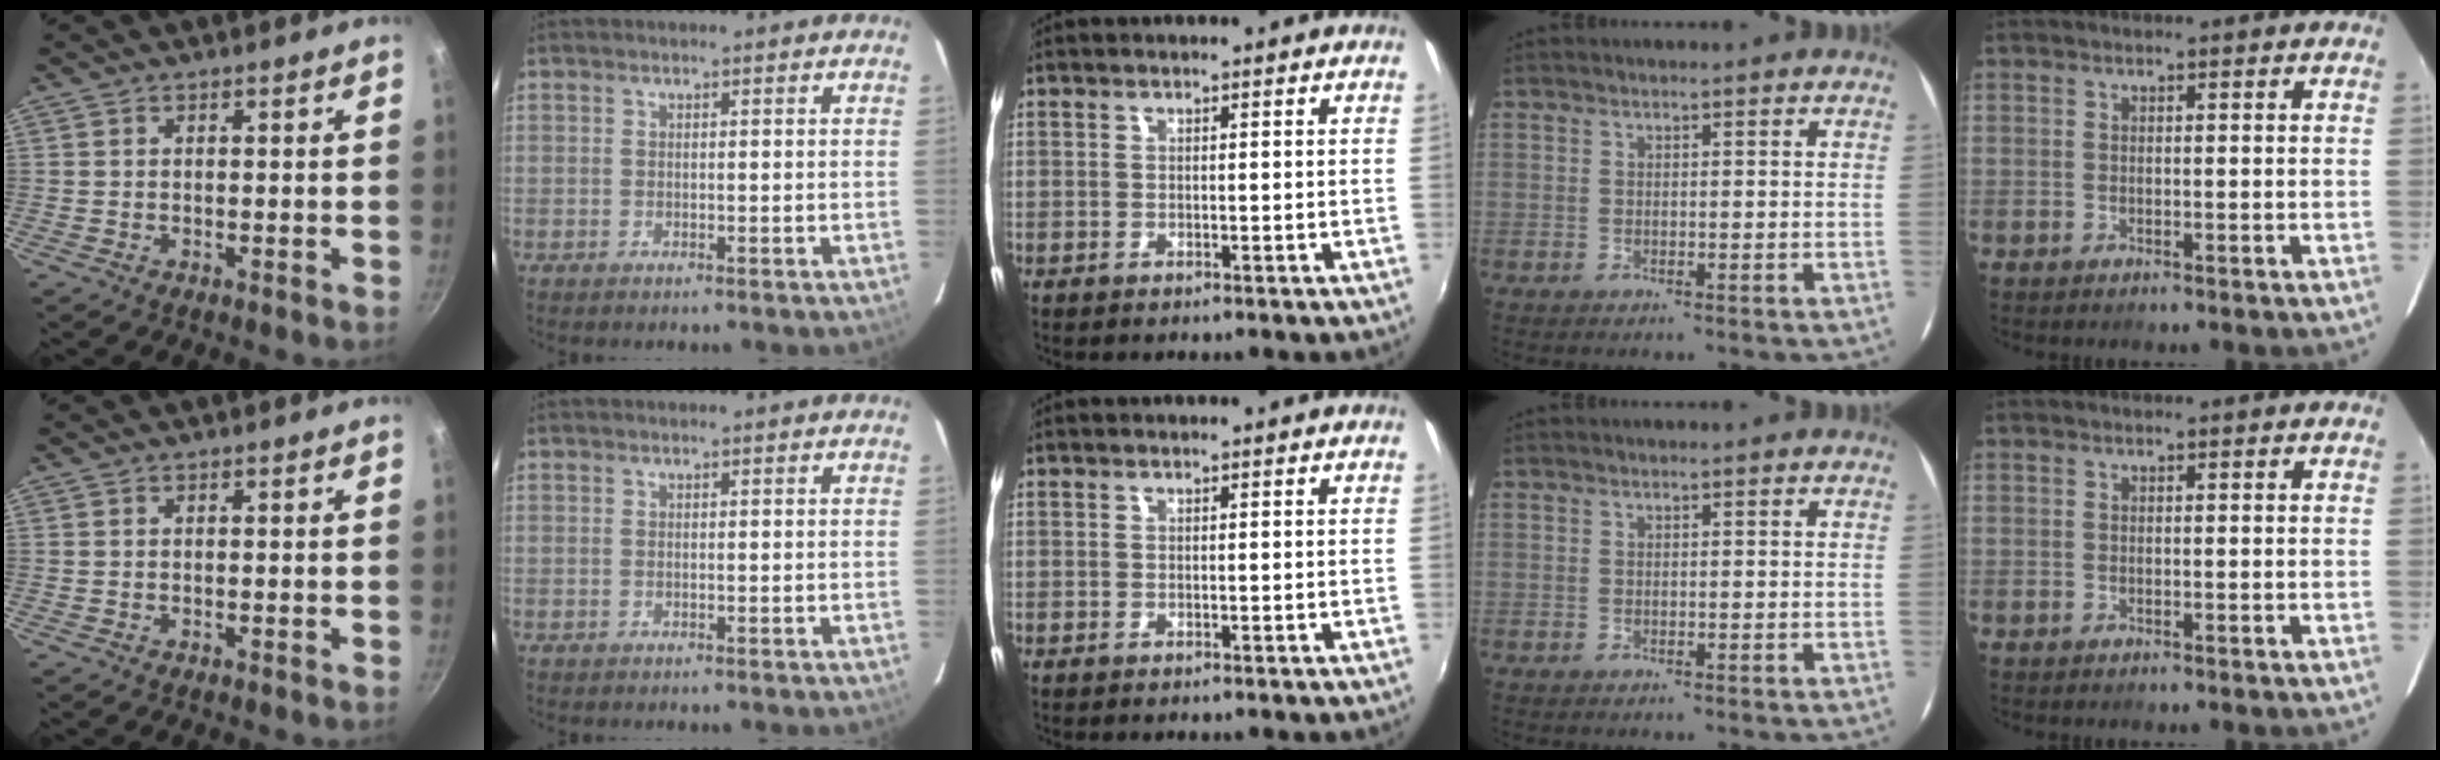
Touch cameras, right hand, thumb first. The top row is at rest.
{}